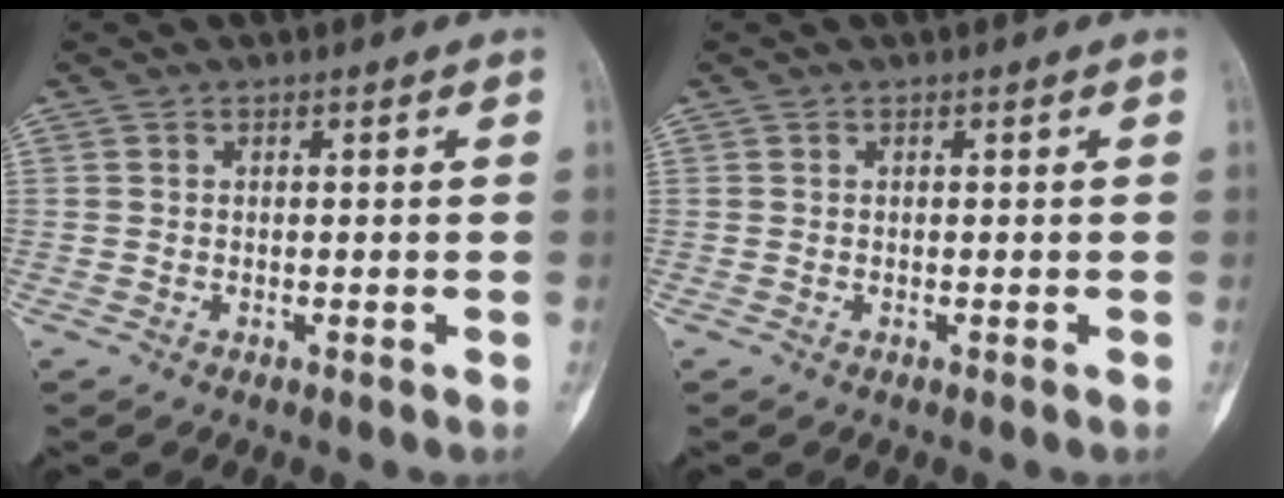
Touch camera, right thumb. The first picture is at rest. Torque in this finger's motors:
{"motor_torque": [0.20, 0.01, -0.14, 0.04, 0.03]}